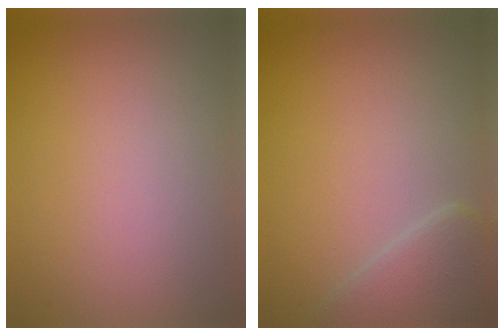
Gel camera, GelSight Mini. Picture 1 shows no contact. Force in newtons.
{"total": 3.5, "press": 3.5, "slide": 0.3}